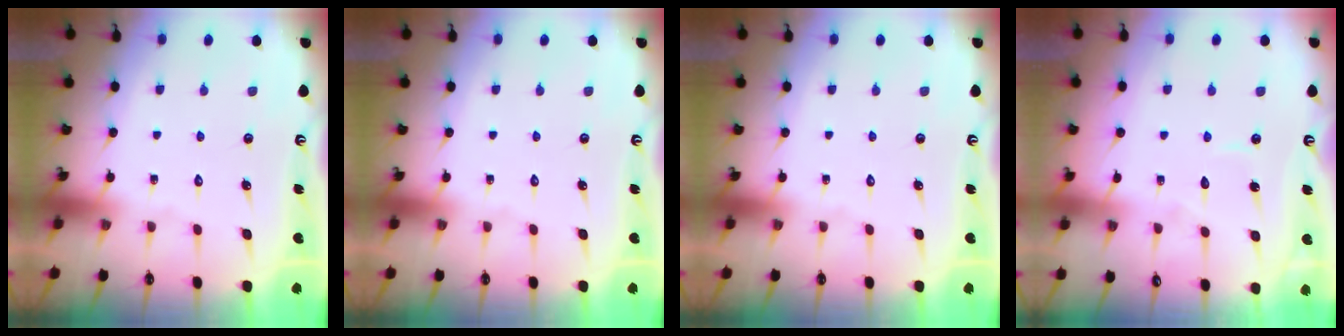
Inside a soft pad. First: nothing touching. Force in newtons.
{"total": 0.0}
{"total": 0.0}
{"total": 2.9, "press": 2.9, "slide": 0.2}